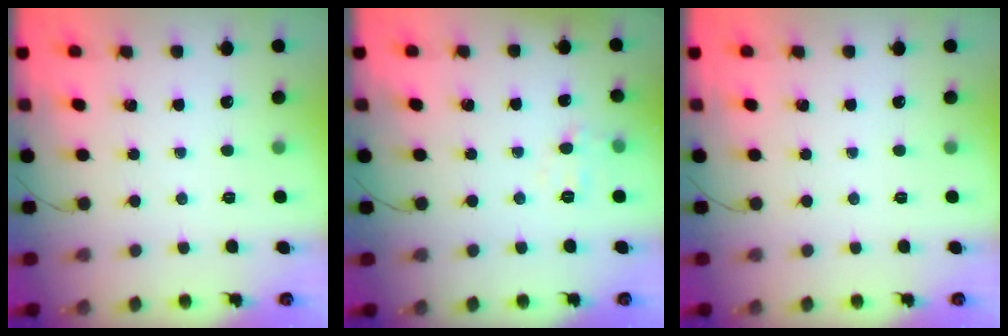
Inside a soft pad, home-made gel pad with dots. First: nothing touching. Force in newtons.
{"total": 5.0, "press": 4.9, "slide": 1.1}
{"total": 0.0}